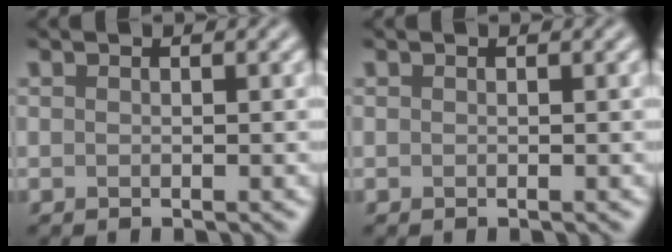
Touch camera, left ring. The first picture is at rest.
{"total": 0.0}